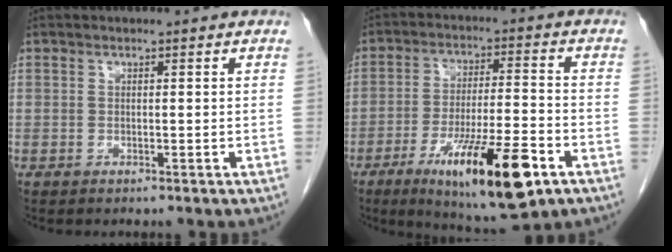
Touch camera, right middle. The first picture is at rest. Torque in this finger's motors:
{"motor_torque": [1.61, -0.53, 0.30, 0.13]}